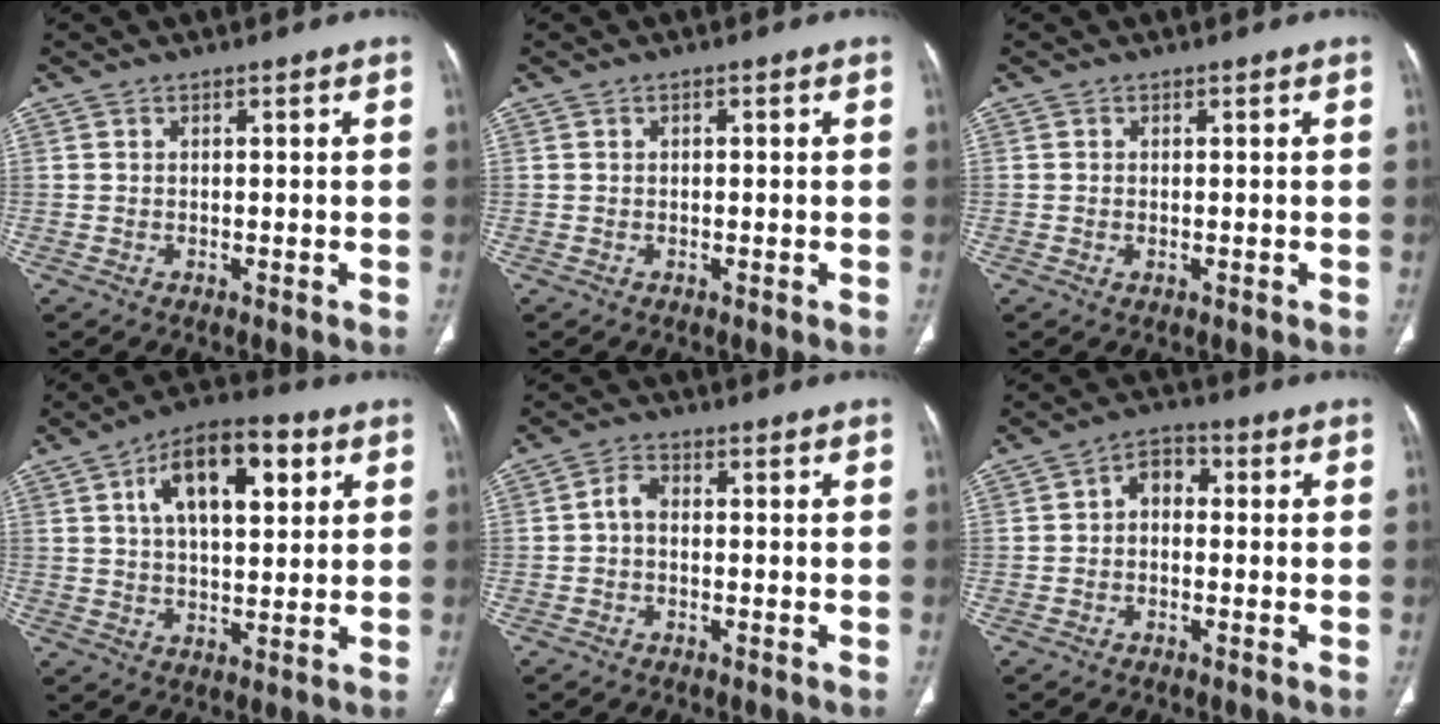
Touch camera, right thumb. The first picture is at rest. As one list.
[{"total": 0.6, "force": [0.2, 0.3, 0.5], "torque": [-0.007, 0.002, 0.003]}, {"total": 0.7, "force": [-0.2, 0.4, 0.5], "torque": [-0.012, -0.001, -0.002]}, {"total": 15.3, "force": [5.6, 7.3, 12.2], "torque": [-0.172, 0.002, 0.087]}, {"total": 2.8, "force": [-0.4, 1.8, 2.1], "torque": [-0.036, 0.011, -0.015]}, {"total": 4.6, "force": [0.0, 3.3, 3.2], "torque": [-0.033, 0.018, -0.013]}]